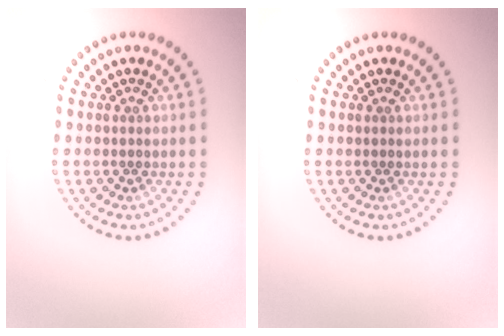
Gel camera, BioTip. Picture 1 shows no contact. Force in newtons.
{"total": 0.0}